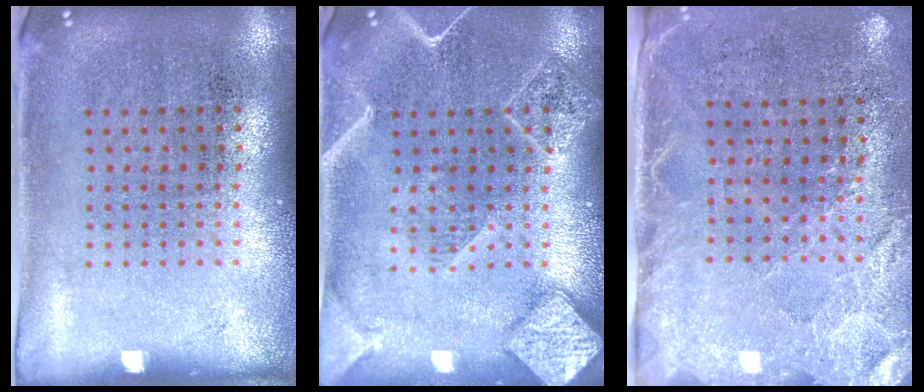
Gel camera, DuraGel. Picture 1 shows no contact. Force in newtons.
{"total": 2.1, "press": 2.1, "slide": 0.3}
{"total": 2.7, "press": 2.3, "slide": 1.3}